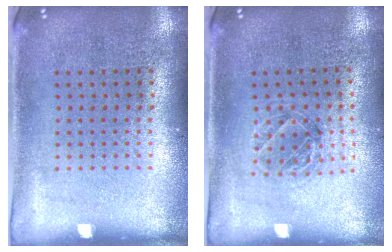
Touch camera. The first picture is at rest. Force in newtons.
{"total": 1.1, "press": 1.1, "slide": 0.2}